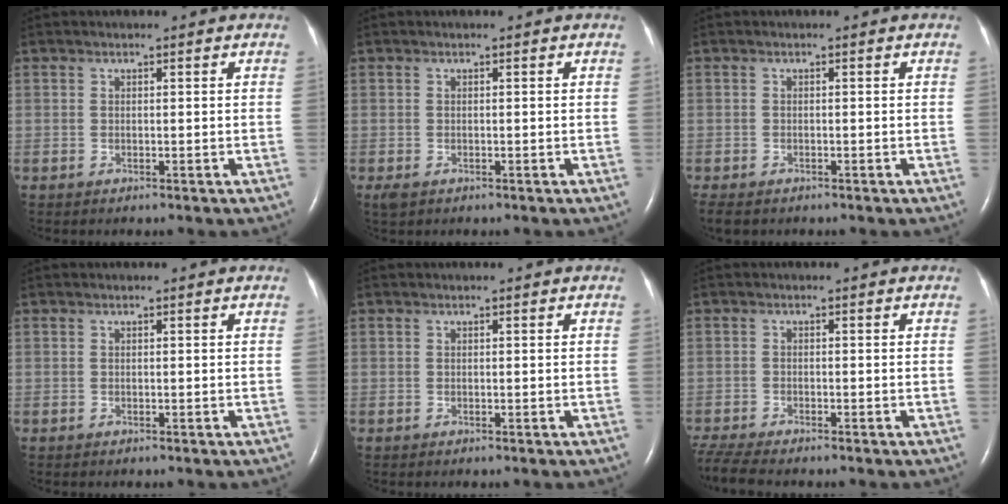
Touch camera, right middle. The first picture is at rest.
{"total": 1.3, "force": [-0.7, 0.8, 0.8], "torque": [-0.021, -0.002, -0.006]}
{"total": 3.2, "force": [-2.5, 1.4, 1.4], "torque": [-0.029, -0.009, -0.036]}
{"total": 0.0}
{"total": 0.0}
{"total": 5.3, "force": [-4.8, 0.2, 2.2], "torque": [-0.054, -0.019, -0.088]}